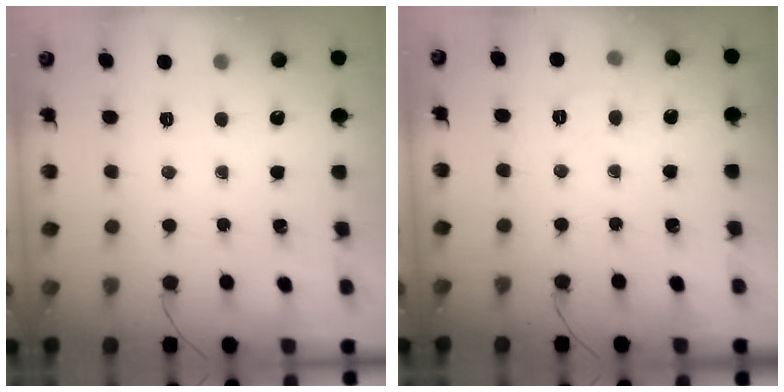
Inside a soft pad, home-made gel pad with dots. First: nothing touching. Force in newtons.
{"total": 6.6, "press": 6.3, "slide": 1.6}